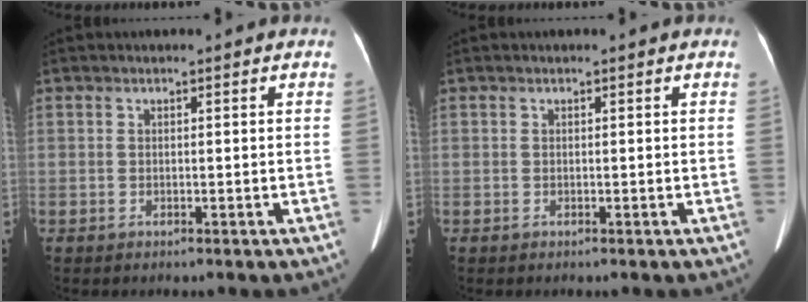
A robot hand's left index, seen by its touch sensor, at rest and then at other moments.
{"total": 0.0}